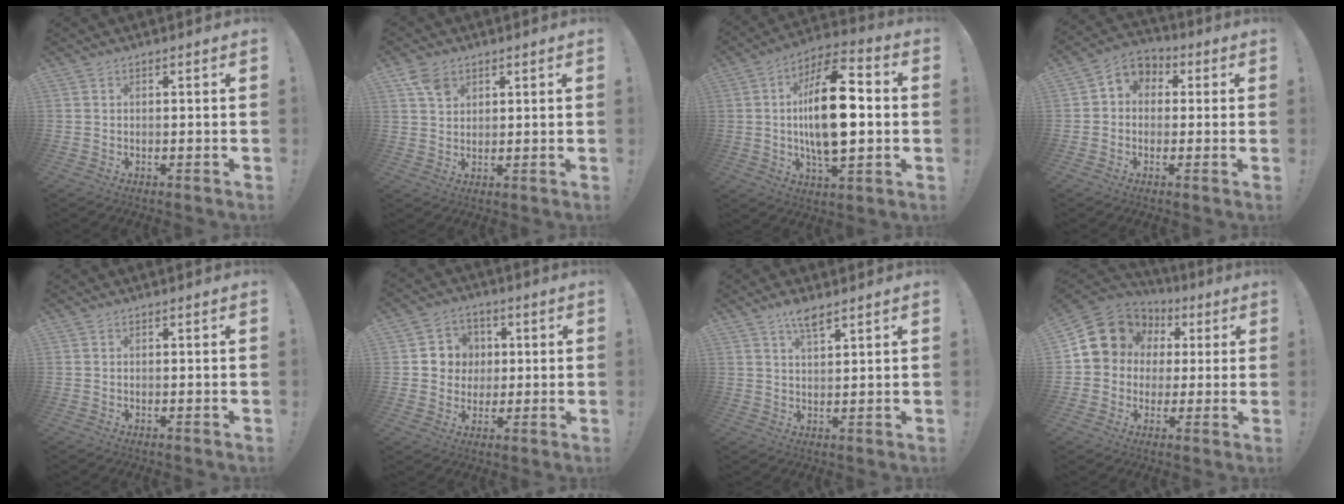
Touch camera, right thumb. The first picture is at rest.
{"total": 5.4, "force": [3.0, 3.7, 2.6], "torque": [-0.041, -0.006, 0.059]}
{"total": 20.2, "force": [0.1, 9.4, 17.8], "torque": [-0.316, 0.001, -0.006]}
{"total": 5.7, "force": [0.1, 5.1, 2.5], "torque": [-0.034, 0.007, 0.008]}
{"total": 0.0}
{"total": 8.4, "force": [0.6, 8.2, 1.6], "torque": [-0.019, 0.001, 0.018]}
{"total": 4.8, "force": [3.5, 1.2, 3.0], "torque": [-0.050, -0.020, 0.059]}
{"total": 13.5, "force": [4.8, 11.5, 5.2], "torque": [-0.077, -0.017, 0.104]}